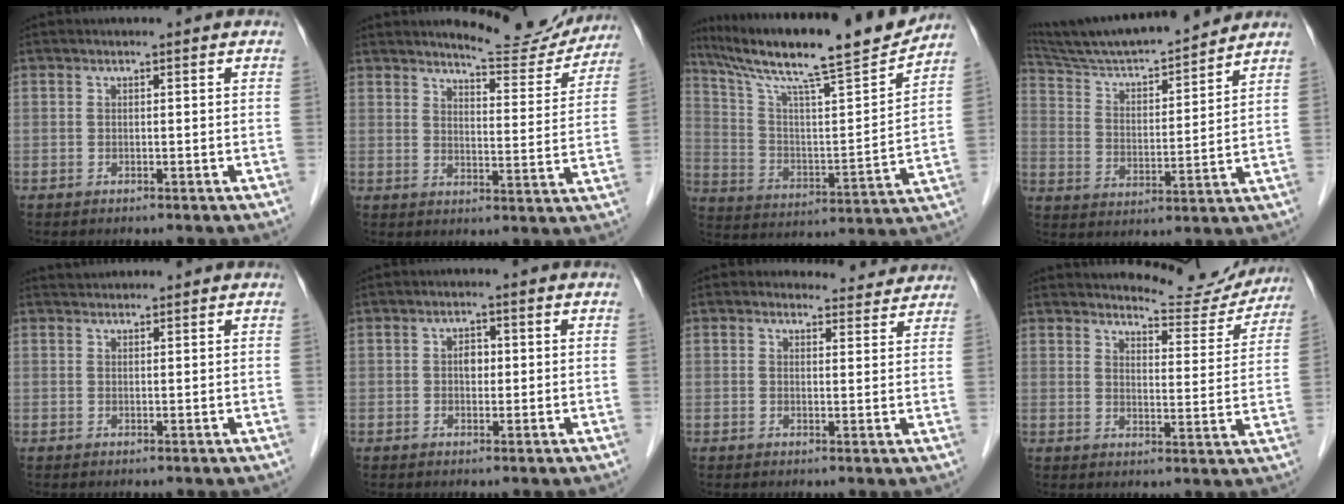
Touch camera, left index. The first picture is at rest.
{"total": 11.5, "force": [11.0, 2.0, 2.6], "torque": [-0.027, -0.028, 0.136]}
{"total": 21.1, "force": [18.2, 0.1, 10.7], "torque": [-0.183, -0.010, 0.294]}
{"total": 18.5, "force": [16.8, 0.5, 7.7], "torque": [-0.141, 0.008, 0.280]}
{"total": 1.7, "force": [1.7, 0.2, -0.1], "torque": [-0.007, 0.018, 0.036]}
{"total": 1.9, "force": [0.1, 1.3, 1.3], "torque": [-0.021, 0.005, 0.002]}
{"total": 4.6, "force": [4.3, 1.4, -0.4], "torque": [0.010, -0.001, 0.041]}
{"total": 10.8, "force": [10.6, 1.9, 0.8], "torque": [-0.004, -0.028, 0.125]}